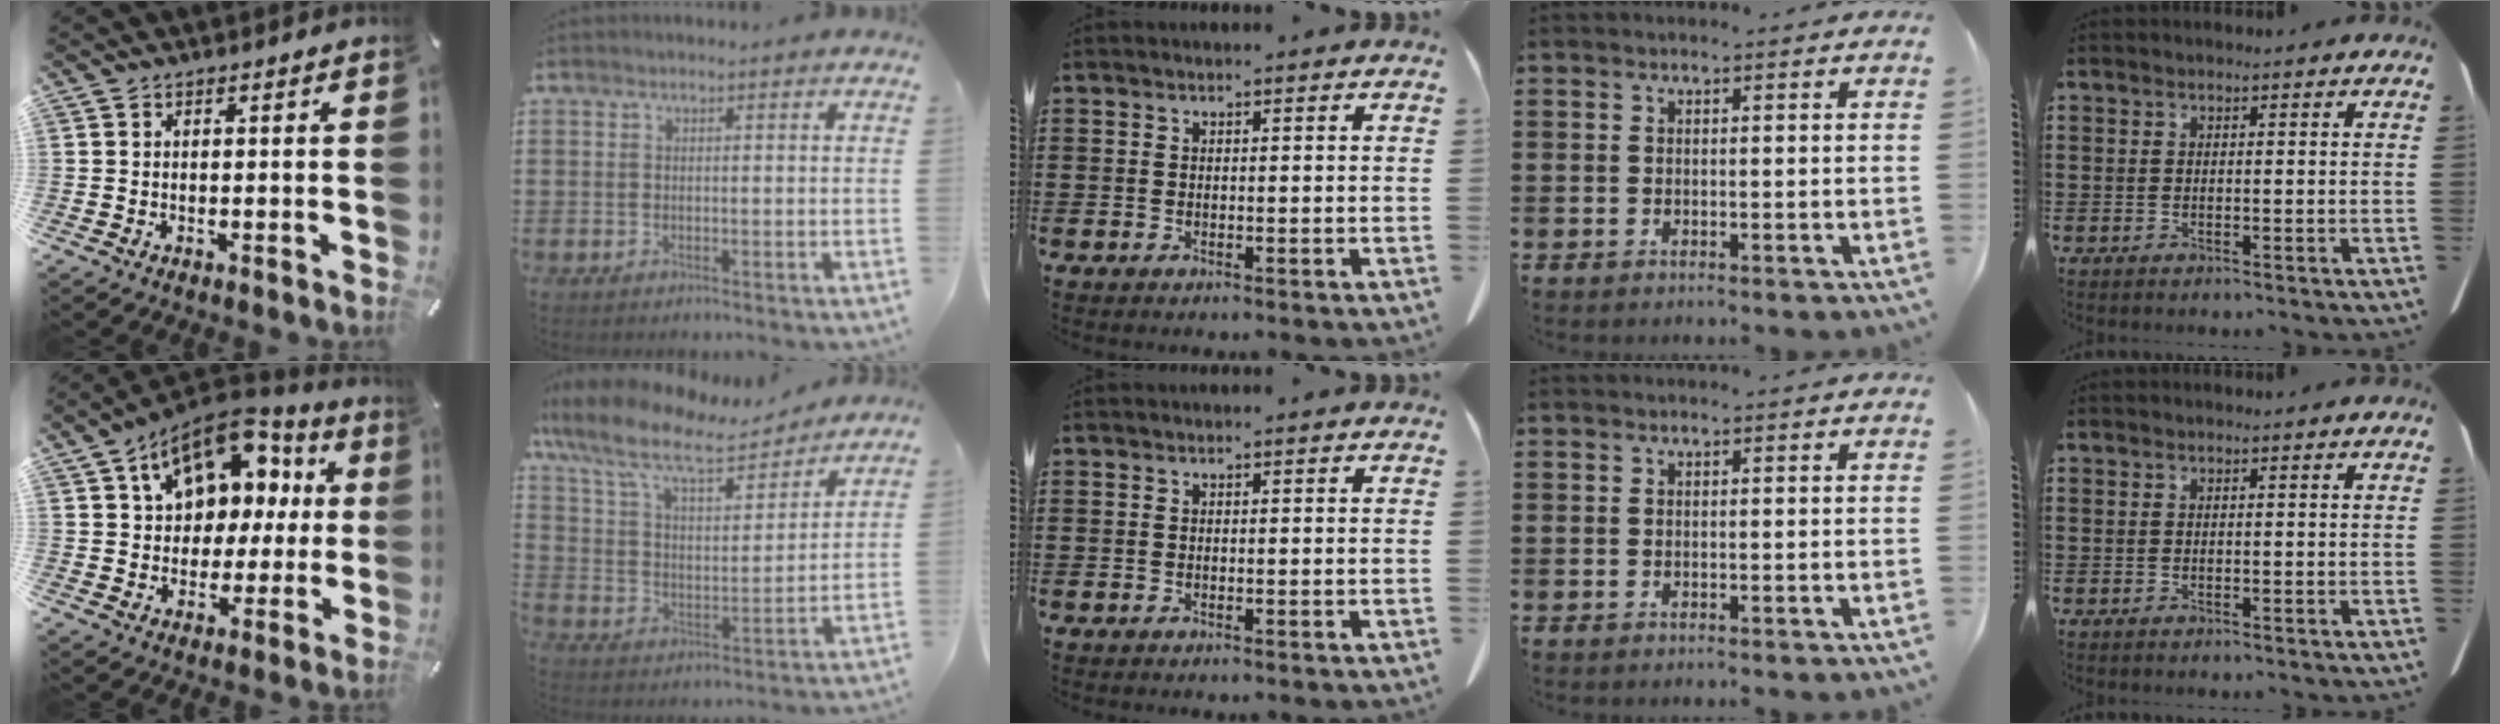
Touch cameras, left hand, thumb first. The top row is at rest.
{"thumb": {"total": 14.4, "force": [6.5, 10.6, 7.2], "torque": [-0.116, -0.041, 0.120]}, "index": {"total": 10.5, "force": [8.6, 2.6, 5.4], "torque": [-0.140, -0.043, 0.146]}}